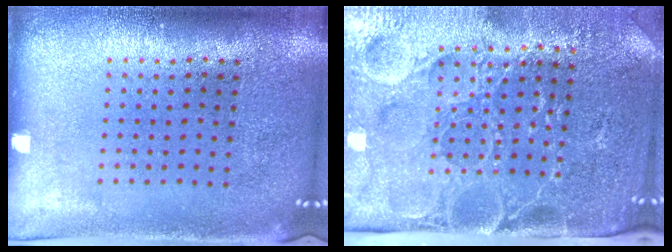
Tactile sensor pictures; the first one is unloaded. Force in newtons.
{"total": 4.8, "press": 4.1, "slide": 2.4}